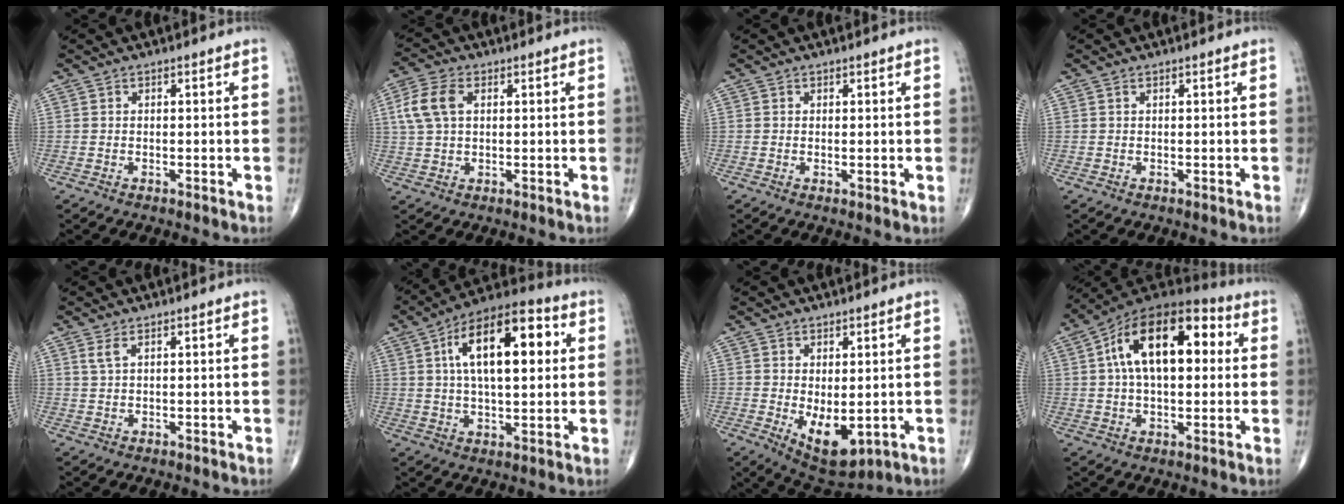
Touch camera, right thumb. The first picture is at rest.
{"total": 7.3, "force": [1.8, 4.5, 5.5], "torque": [-0.125, 0.012, 0.036]}
{"total": 0.8, "force": [0.1, 0.2, 0.7], "torque": [-0.012, -0.003, 0.001]}
{"total": 0.0}
{"total": 1.7, "force": [1.0, 0.5, 1.3], "torque": [-0.033, 0.004, 0.026]}
{"total": 18.3, "force": [4.4, 8.2, 15.7], "torque": [-0.233, 0.017, 0.062]}
{"total": 8.6, "force": [-1.1, 4.3, 7.3], "torque": [-0.099, -0.012, 0.002]}
{"total": 20.0, "force": [4.0, 10.6, 16.4], "torque": [-0.249, 0.031, 0.051]}